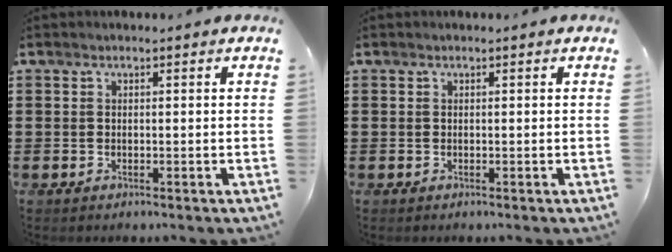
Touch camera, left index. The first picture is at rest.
{"total": 0.0}